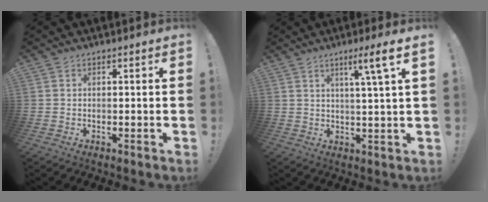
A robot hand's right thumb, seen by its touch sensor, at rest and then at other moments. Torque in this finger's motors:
{"motor_torque": [0.00, 0.00, 0.07, 0.01, 0.08]}